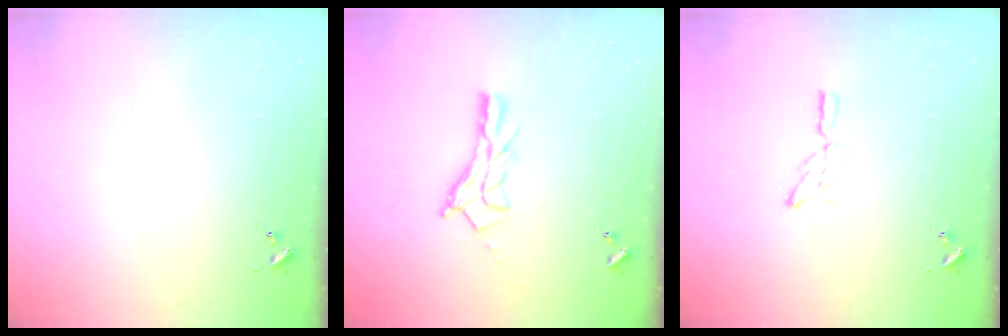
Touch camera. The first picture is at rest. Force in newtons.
{"total": 11.1, "press": 11.0, "slide": 0.8}
{"total": 5.8, "press": 5.8, "slide": 0.6}